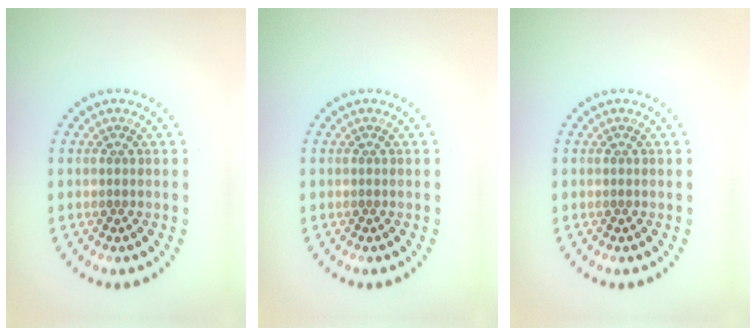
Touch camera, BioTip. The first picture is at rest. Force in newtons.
{"total": 0.0}
{"total": 0.0}